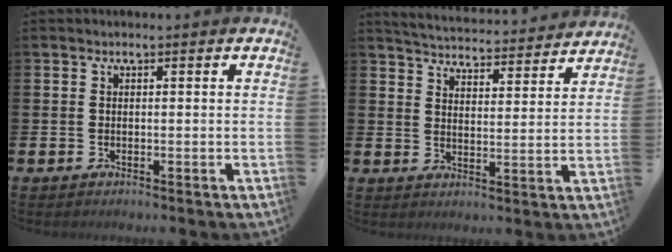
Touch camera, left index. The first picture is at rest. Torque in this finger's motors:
{"motor_torque": [-0.13, -0.36, 0.09, 0.02]}